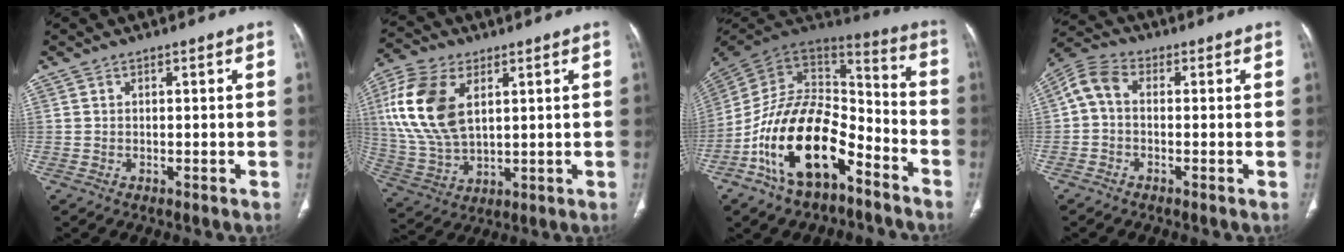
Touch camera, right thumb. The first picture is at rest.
{"total": 16.4, "force": [4.6, 9.7, 12.4], "torque": [-0.260, -0.007, 0.097]}
{"total": 22.5, "force": [-10.9, 12.0, 15.7], "torque": [-0.260, 0.084, -0.185]}
{"total": 5.6, "force": [-0.3, 3.6, 4.3], "torque": [-0.083, 0.019, -0.019]}